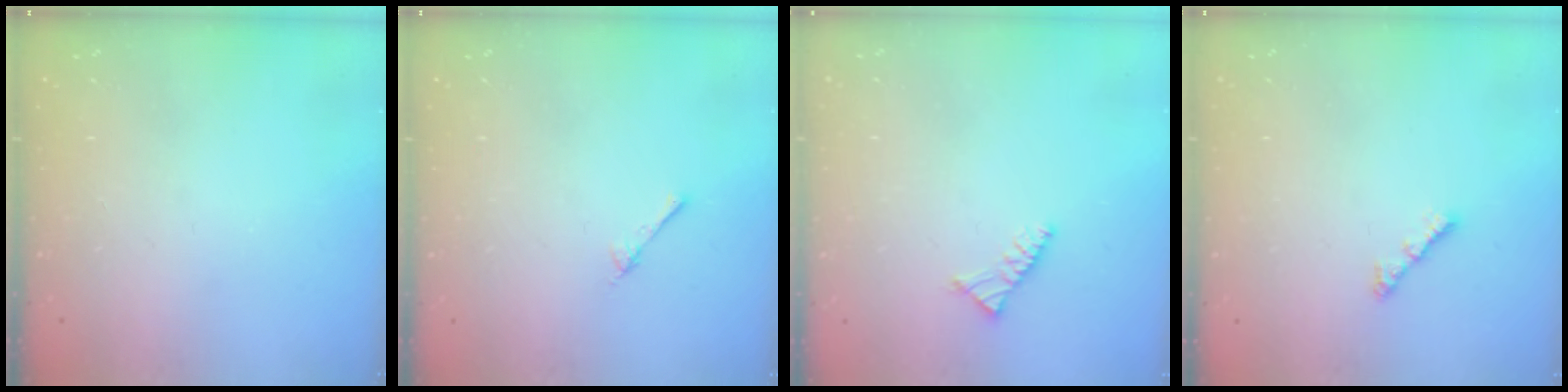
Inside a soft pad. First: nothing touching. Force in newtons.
{"total": 2.4, "press": 2.4, "slide": 0.3}
{"total": 3.1, "press": 3.0, "slide": 0.7}
{"total": 3.0, "press": 2.9, "slide": 0.6}